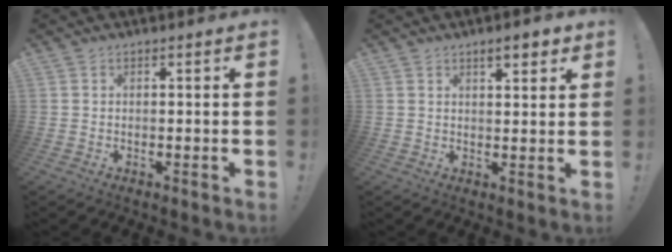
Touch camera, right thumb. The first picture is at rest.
{"total": 4.8, "force": [3.2, 1.7, 3.2], "torque": [-0.027, -0.018, 0.049]}